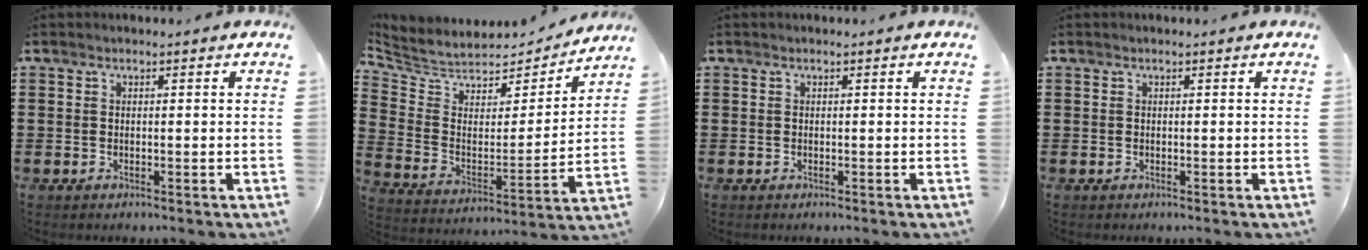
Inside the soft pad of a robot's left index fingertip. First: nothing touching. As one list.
[{"total": 5.8, "force": [5.3, 2.1, 0.5], "torque": [-0.050, -0.045, 0.089]}, {"total": 0.0}, {"total": 0.0}]